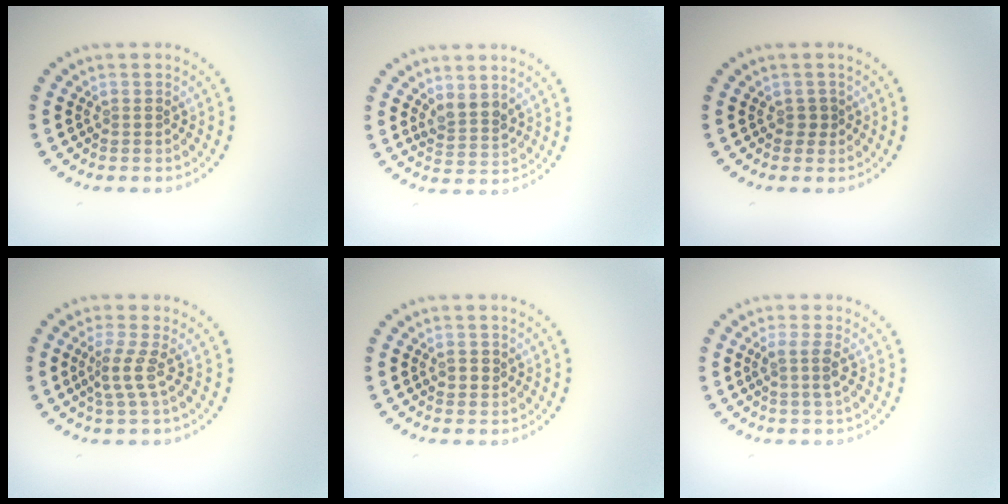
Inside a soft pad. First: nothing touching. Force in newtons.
{"total": 2.2, "press": 1.9, "slide": 1.1}
{"total": 0.7, "press": 0.6, "slide": 0.4}
{"total": 2.2, "press": 1.5, "slide": 1.7}
{"total": 1.1, "press": 1.0, "slide": 0.2}
{"total": 1.8, "press": 1.4, "slide": 1.0}